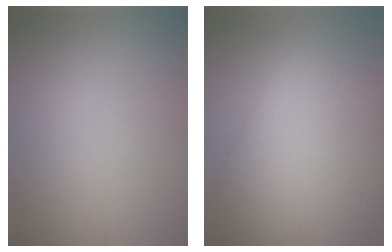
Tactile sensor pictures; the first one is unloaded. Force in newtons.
{"total": 10.0, "press": 10.0, "slide": 0.4}